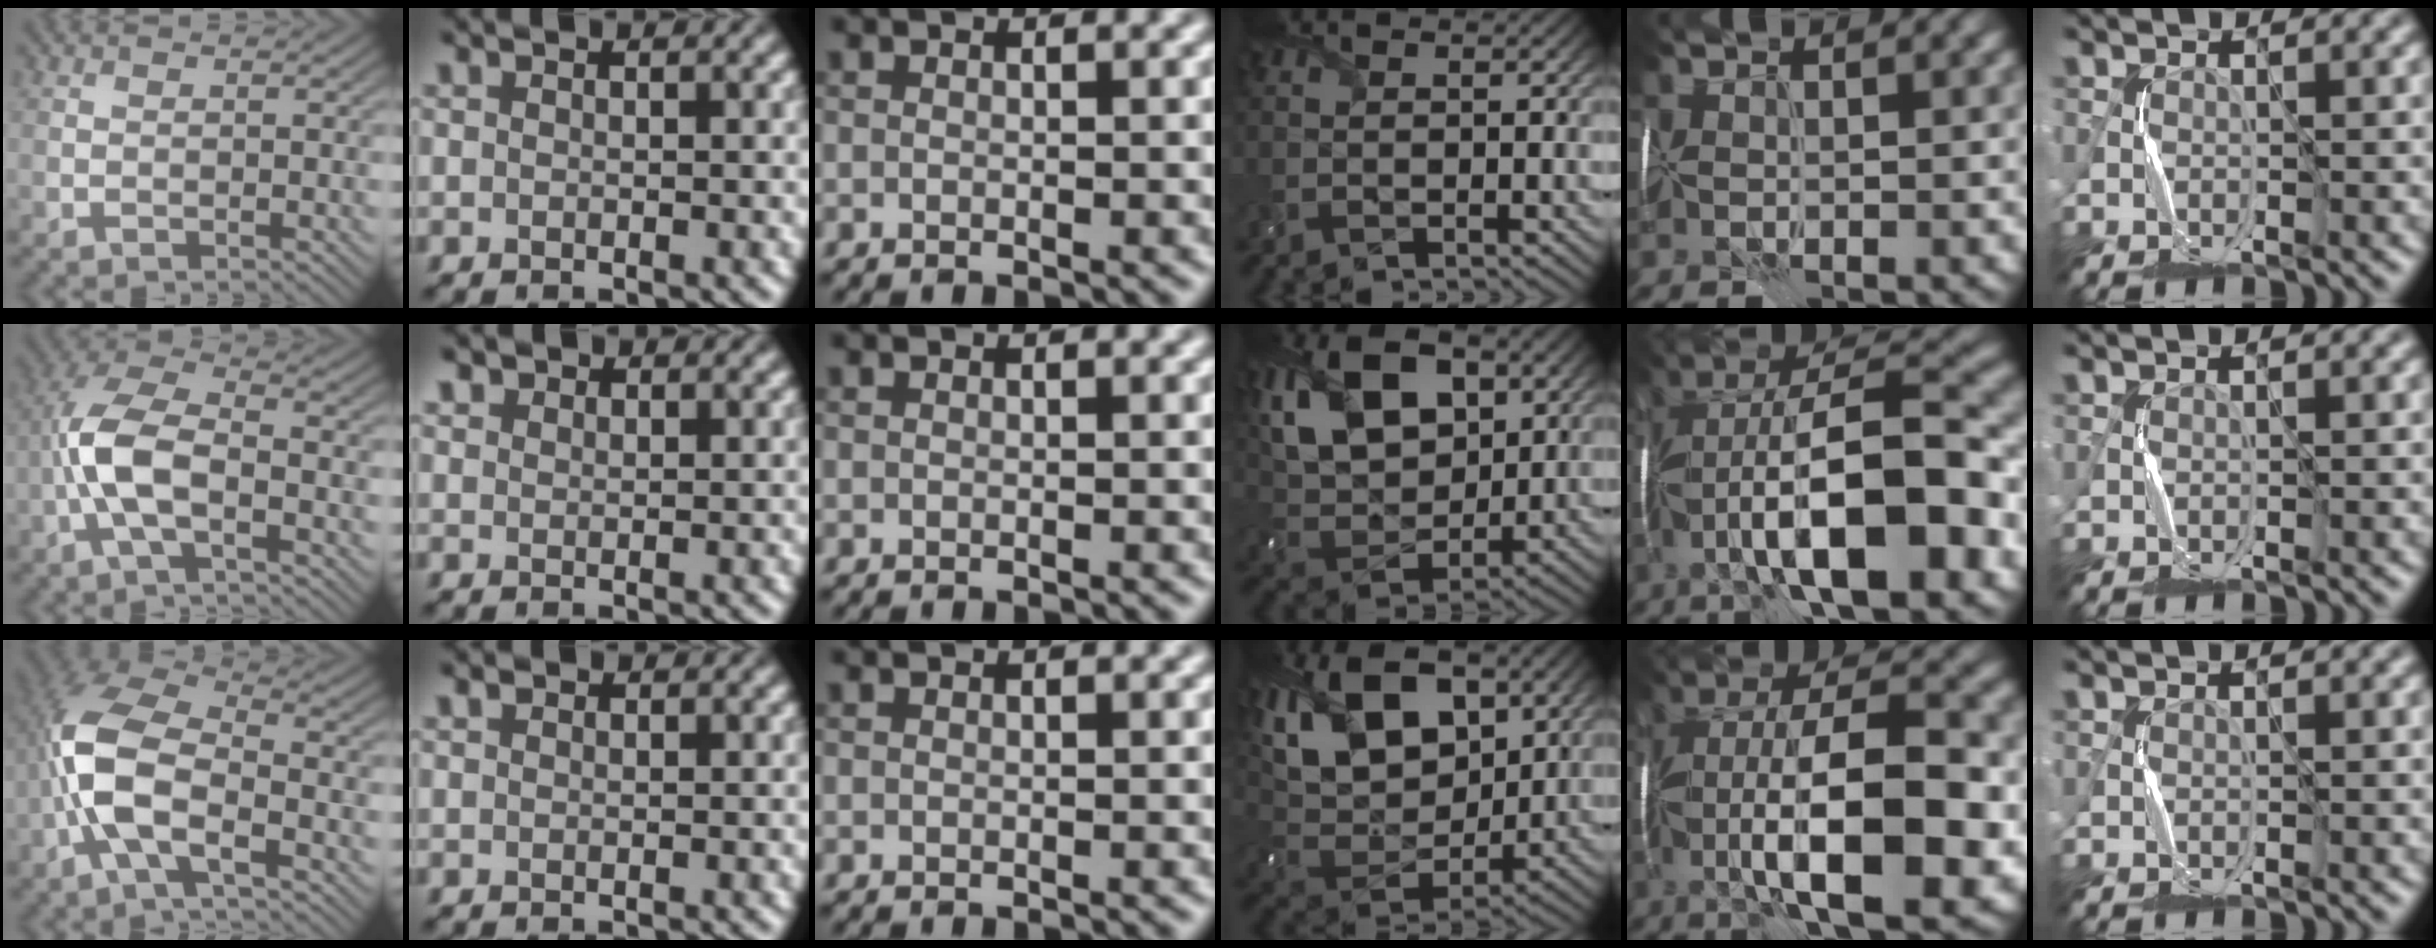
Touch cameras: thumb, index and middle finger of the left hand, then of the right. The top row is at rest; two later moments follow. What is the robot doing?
{"motion": "wrap", "object": "felt sheet"}